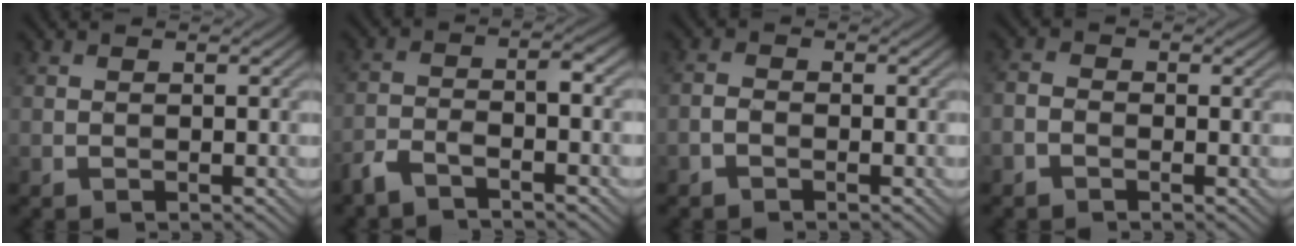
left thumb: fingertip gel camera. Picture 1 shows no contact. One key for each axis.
{"total": 4.8, "fx": -3.3, "fy": 0.9, "fz": 3.4, "tx": -0.069, "ty": -0.004, "tz": -0.076}
{"total": 1.4, "fx": -1.0, "fy": 0.6, "fz": 0.8, "tx": -0.017, "ty": 0.001, "tz": -0.024}
{"total": 1.8, "fx": -1.1, "fy": 1.1, "fz": 0.9, "tx": -0.019, "ty": 0.002, "tz": -0.029}